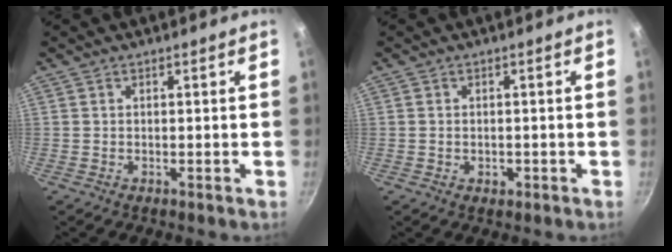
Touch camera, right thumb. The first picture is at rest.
{"total": 1.5, "force": [-0.4, 1.2, 0.8], "torque": [-0.002, 0.004, -0.004]}